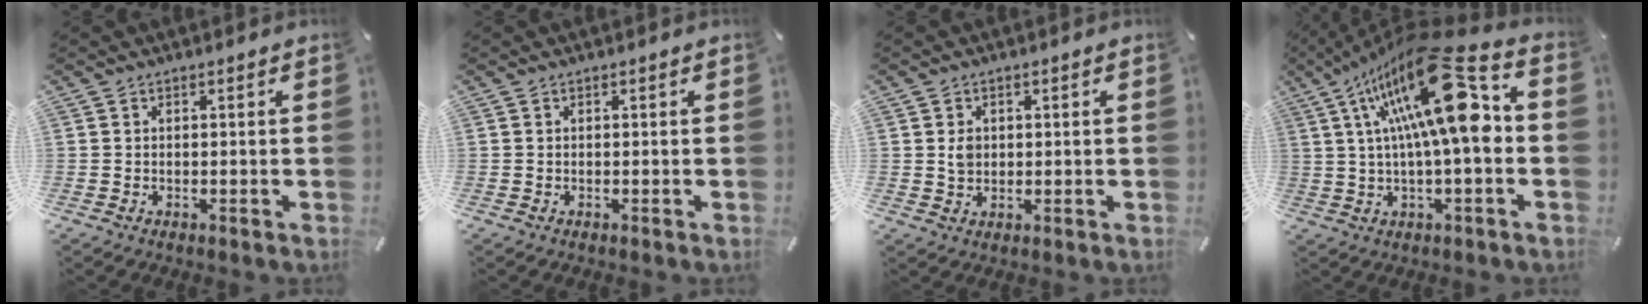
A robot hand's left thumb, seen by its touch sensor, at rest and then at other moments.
{"total": 0.0}
{"total": 2.8, "force": [0.7, 2.5, 1.1], "torque": [-0.008, -0.002, 0.009]}
{"total": 25.0, "force": [5.9, 8.1, 23.0], "torque": [-0.381, -0.031, 0.091]}